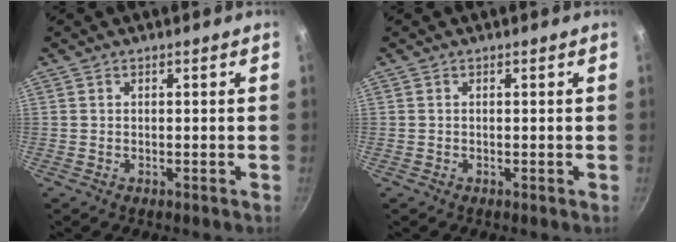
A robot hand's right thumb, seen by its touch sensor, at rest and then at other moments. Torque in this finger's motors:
{"motor_torque": [0.05, -0.06, 0.16, -0.02, -0.01]}